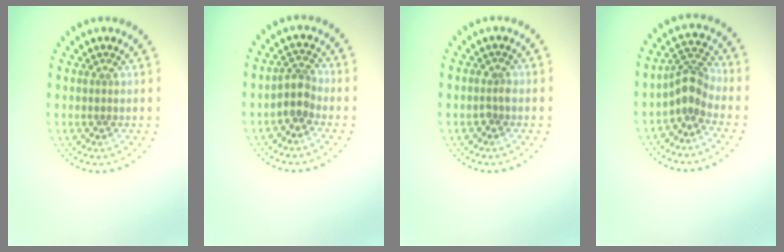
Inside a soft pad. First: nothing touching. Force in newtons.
{"total": 2.1, "press": 1.7, "slide": 1.1}
{"total": 0.6, "press": 0.6, "slide": 0.2}
{"total": 2.9, "press": 2.1, "slide": 2.0}